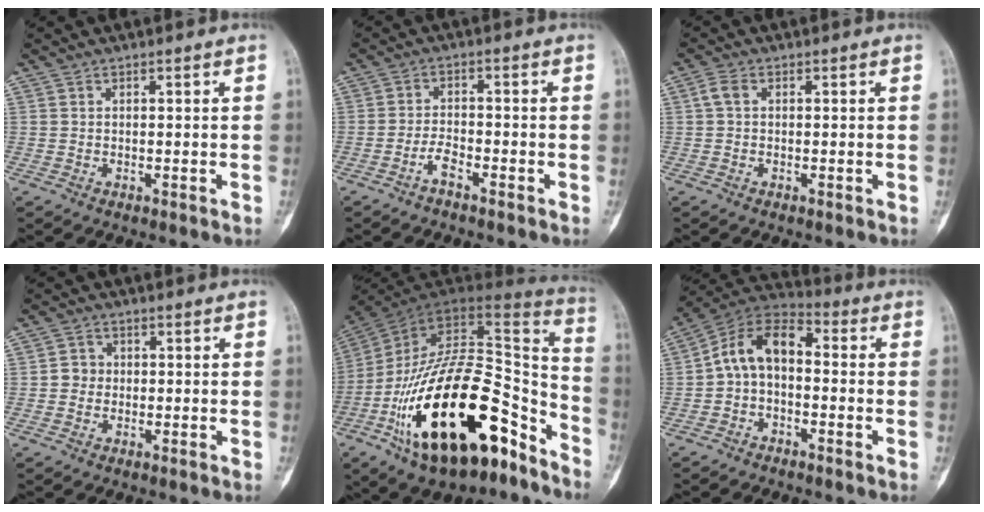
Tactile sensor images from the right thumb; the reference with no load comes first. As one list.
[{"total": 3.1, "force": [-2.2, 0.9, 1.9], "torque": [-0.039, 0.018, -0.045]}, {"total": 2.1, "force": [0.3, 1.3, 1.6], "torque": [-0.034, 0.006, -0.002]}, {"total": 2.6, "force": [-0.2, 2.4, 0.9], "torque": [0.000, 0.008, -0.010]}, {"total": 34.2, "force": [-17.0, 15.8, 25.2], "torque": [-0.399, 0.076, -0.272]}, {"total": 10.2, "force": [-0.6, 6.2, 8.1], "torque": [-0.134, 0.041, -0.027]}]